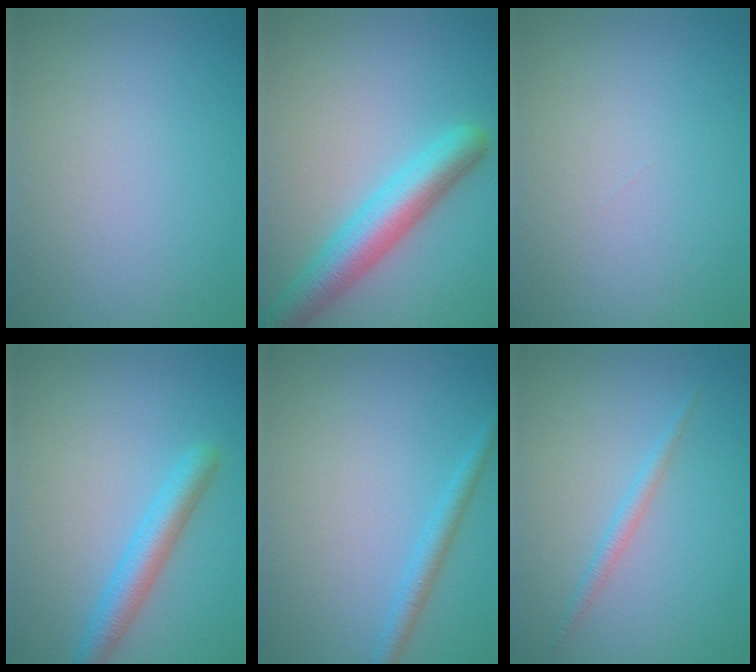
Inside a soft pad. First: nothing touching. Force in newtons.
{"total": 5.8, "press": 5.8, "slide": 0.3}
{"total": 0.0}
{"total": 3.4, "press": 3.4, "slide": 0.1}
{"total": 2.0, "press": 2.0, "slide": 0.1}
{"total": 1.4, "press": 1.4, "slide": 0.1}